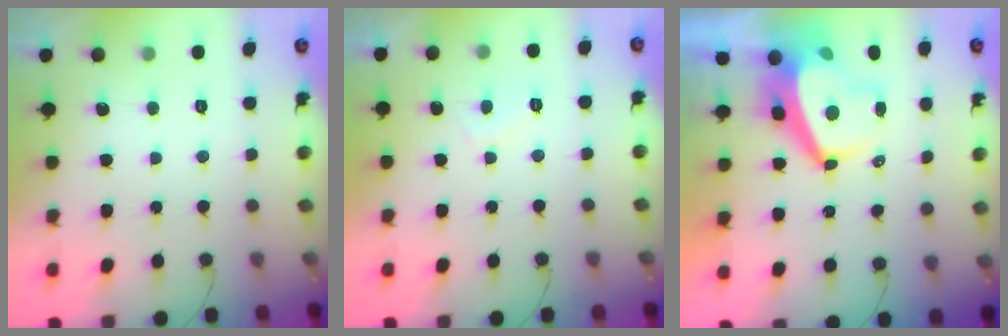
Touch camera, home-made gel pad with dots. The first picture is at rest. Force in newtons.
{"total": 2.3, "press": 2.2, "slide": 0.7}
{"total": 9.1, "press": 9.1, "slide": 1.0}